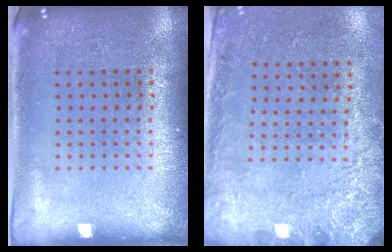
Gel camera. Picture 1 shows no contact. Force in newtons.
{"total": 2.7, "press": 2.0, "slide": 1.8}